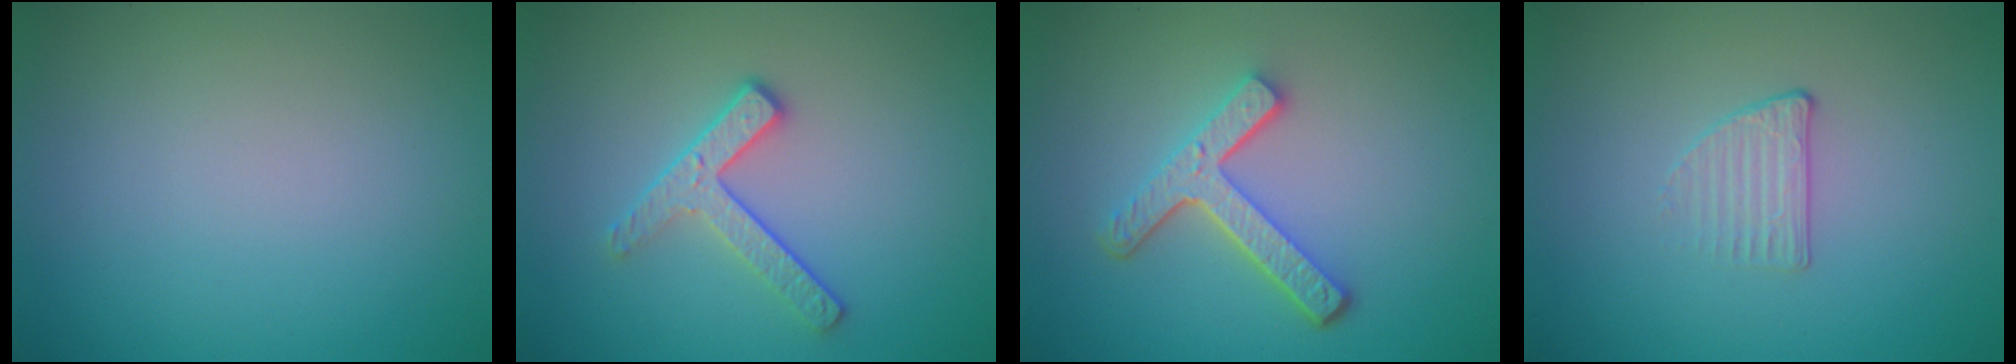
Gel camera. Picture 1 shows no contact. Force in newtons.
{"total": 2.8, "press": 2.4, "slide": 1.4}
{"total": 4.3, "press": 3.3, "slide": 2.8}
{"total": 1.3, "press": 0.8, "slide": 1.0}